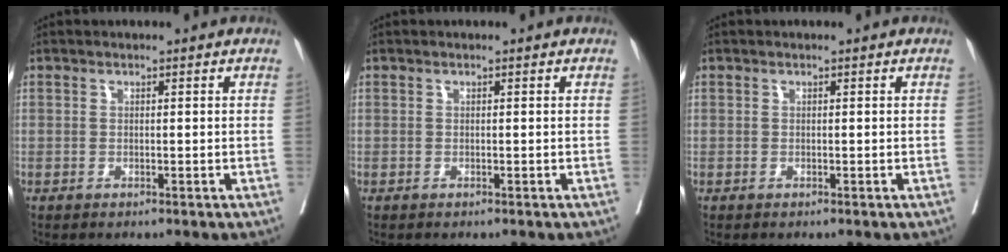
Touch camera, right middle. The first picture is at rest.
{"total": 0.0}
{"total": 0.0}